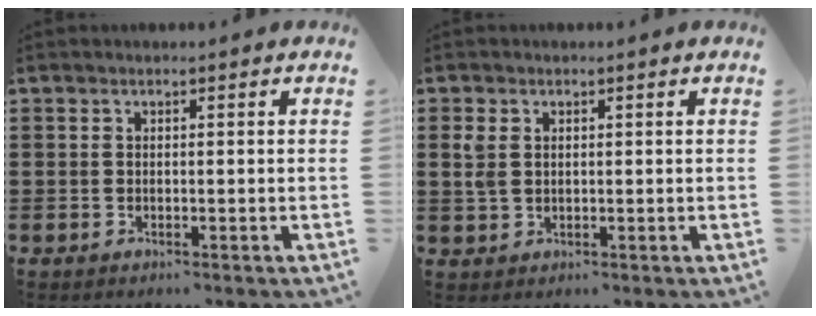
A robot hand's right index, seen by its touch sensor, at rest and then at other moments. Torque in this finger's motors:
{"motor_torque": [0.09, -0.06, 0.08, 0.06]}